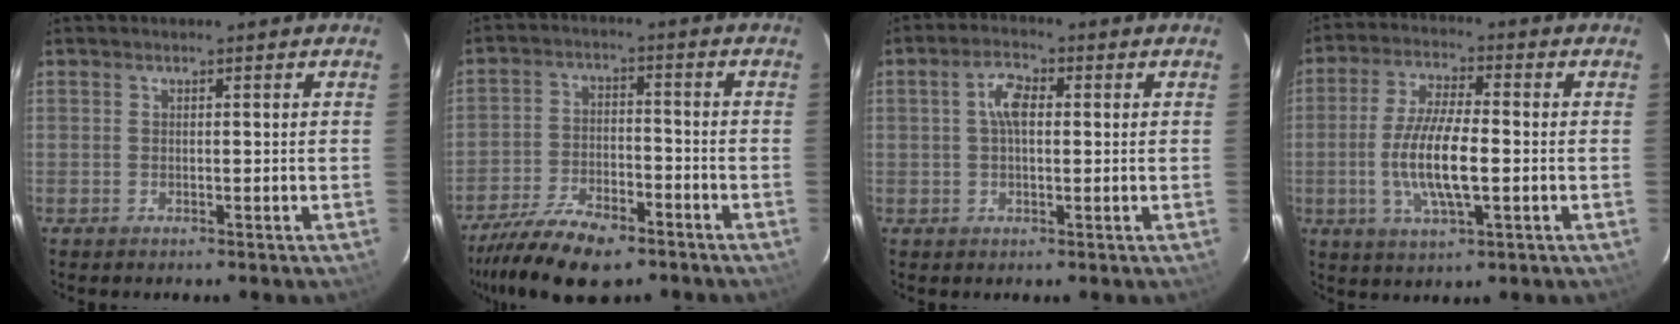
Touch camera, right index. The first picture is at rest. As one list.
[{"total": 13.7, "force": [-10.4, 5.1, 7.3], "torque": [-0.171, -0.020, -0.183]}, {"total": 4.5, "force": [0.6, 2.3, 3.8], "torque": [-0.074, 0.014, 0.012]}, {"total": 11.1, "force": [-1.9, 2.9, 10.5], "torque": [-0.212, -0.005, -0.038]}]